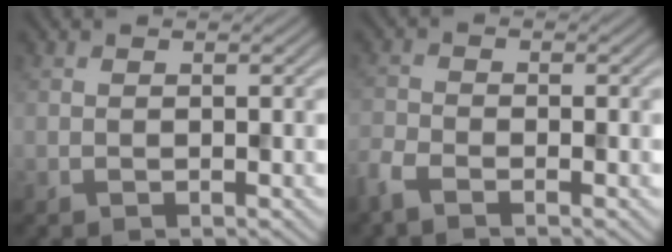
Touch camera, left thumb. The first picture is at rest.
{"total": 3.0, "force": [-2.3, 0.9, 1.7], "torque": [-0.046, -0.012, -0.060]}